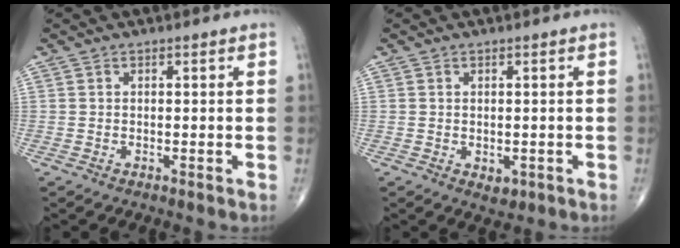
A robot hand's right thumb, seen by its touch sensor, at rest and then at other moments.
{"total": 2.0, "force": [-0.5, 1.3, 1.4], "torque": [-0.011, -0.004, 0.000]}